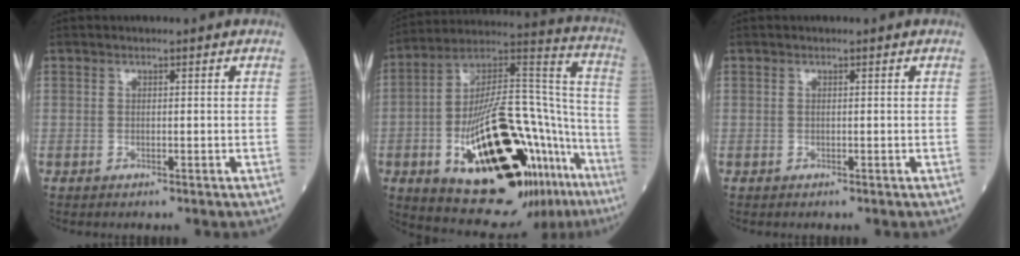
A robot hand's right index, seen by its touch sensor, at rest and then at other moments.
{"total": 31.7, "force": [-14.2, 9.9, 26.5], "torque": [-0.380, 0.006, -0.210]}
{"total": 0.0}